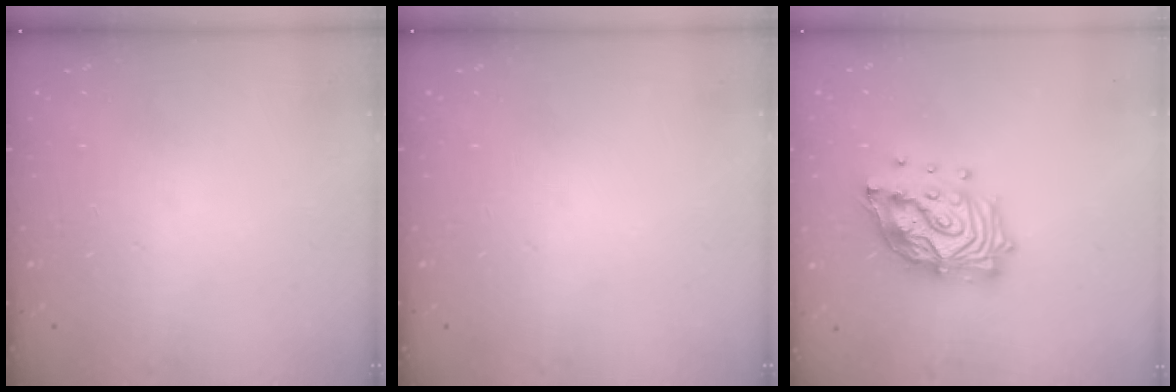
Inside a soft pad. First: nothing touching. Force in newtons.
{"total": 0.0}
{"total": 16.7, "press": 16.6, "slide": 1.1}